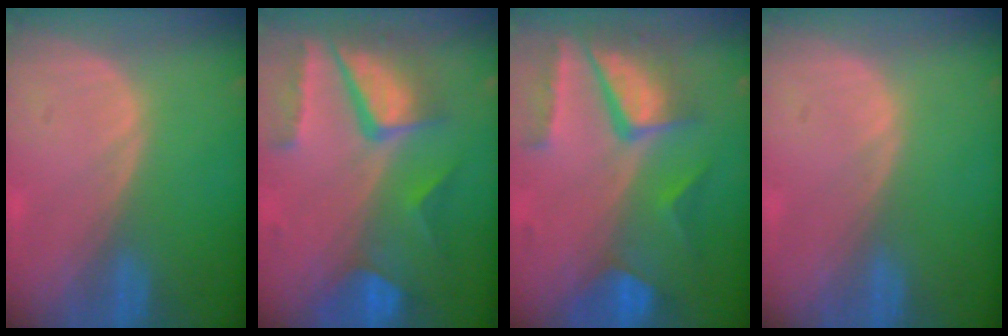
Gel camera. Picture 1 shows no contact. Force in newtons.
{"total": 10.5, "press": 8.7, "slide": 6.0}
{"total": 10.3, "press": 8.8, "slide": 5.4}
{"total": 0.0}